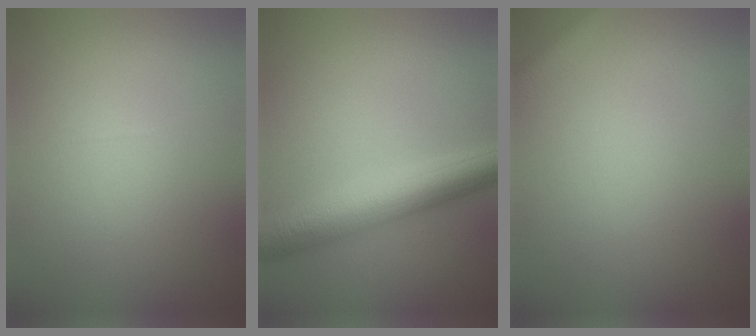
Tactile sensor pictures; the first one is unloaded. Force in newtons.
{"total": 6.6, "press": 6.6, "slide": 0.1}
{"total": 2.3, "press": 2.3, "slide": 0.1}